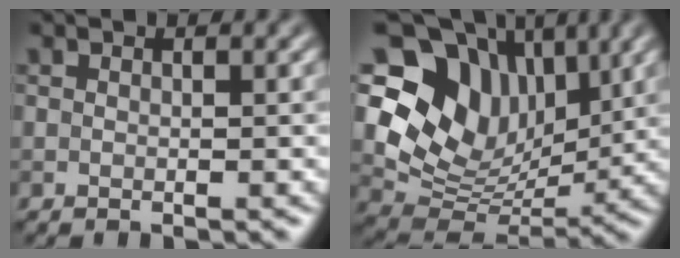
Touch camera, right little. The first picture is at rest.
{"total": 11.0, "force": [4.9, 8.0, 5.8], "torque": [-0.116, 0.000, 0.092]}